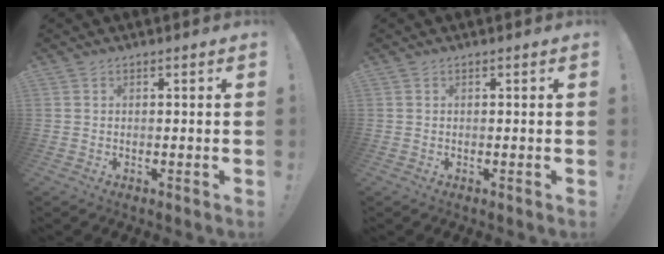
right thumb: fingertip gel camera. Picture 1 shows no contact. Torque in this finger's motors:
{"motor_torque": [0.00, 0.00, 0.00, 0.00, 0.00]}